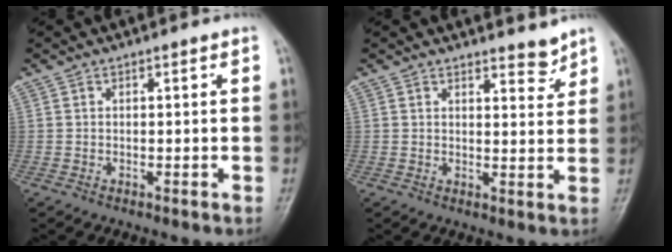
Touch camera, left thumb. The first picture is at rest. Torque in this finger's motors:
{"motor_torque": [-0.26, -0.05, -0.18, -0.21, 0.02]}